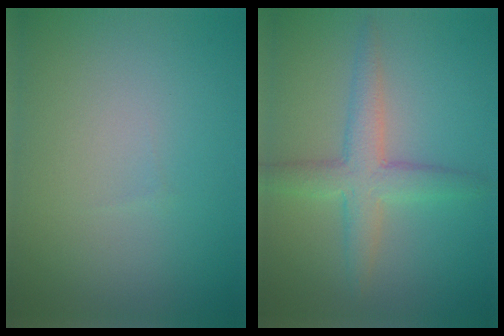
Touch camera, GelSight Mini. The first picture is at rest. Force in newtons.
{"total": 4.0, "press": 4.0, "slide": 0.1}